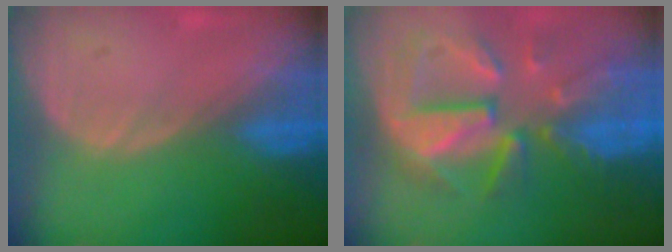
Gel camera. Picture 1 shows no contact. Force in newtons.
{"total": 11.3, "press": 9.9, "slide": 5.5}